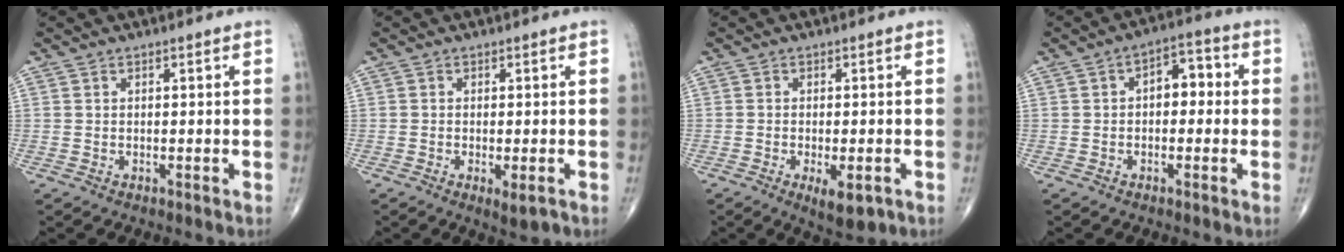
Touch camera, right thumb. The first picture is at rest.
{"total": 3.1, "force": [-1.2, 0.9, 2.7], "torque": [-0.044, -0.008, -0.016]}
{"total": 5.9, "force": [-2.3, 2.3, 4.9], "torque": [-0.070, -0.003, -0.027]}
{"total": 6.1, "force": [0.2, 3.8, 4.8], "torque": [-0.039, 0.022, -0.008]}